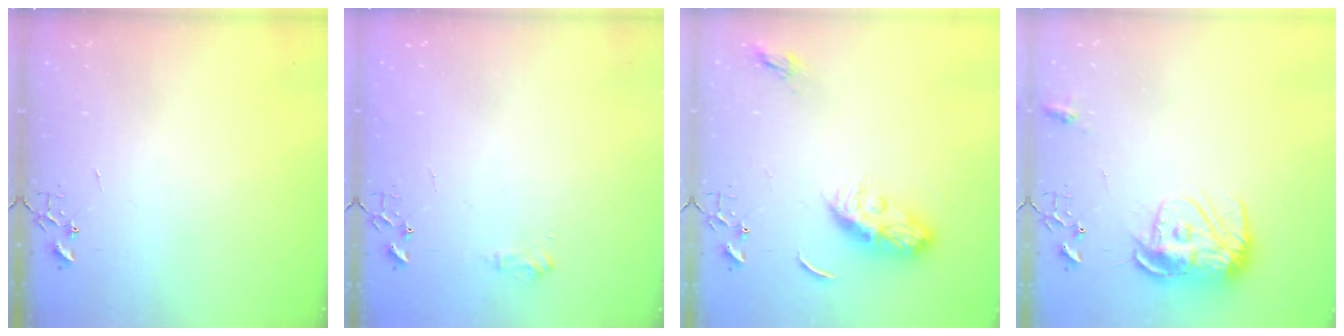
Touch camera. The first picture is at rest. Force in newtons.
{"total": 8.2, "press": 8.1, "slide": 0.7}
{"total": 10.2, "press": 10.2, "slide": 0.3}
{"total": 13.9, "press": 13.8, "slide": 1.2}